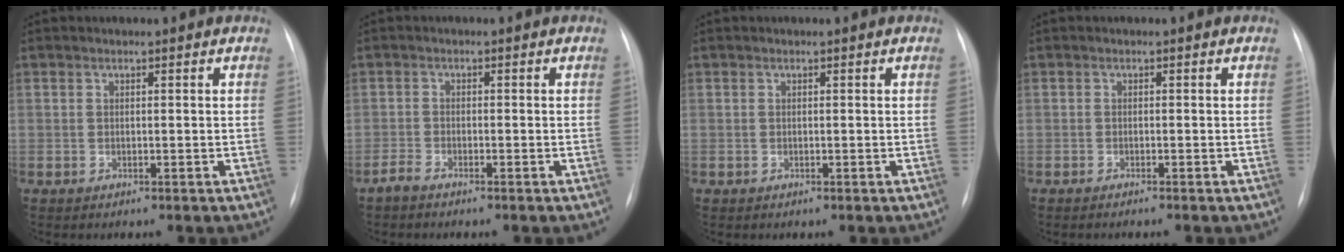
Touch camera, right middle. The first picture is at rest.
{"total": 1.6, "force": [-1.4, 0.2, 0.7], "torque": [-0.022, -0.005, -0.029]}
{"total": 0.0}
{"total": 1.1, "force": [-0.9, -0.2, 0.6], "torque": [-0.010, -0.002, -0.012]}